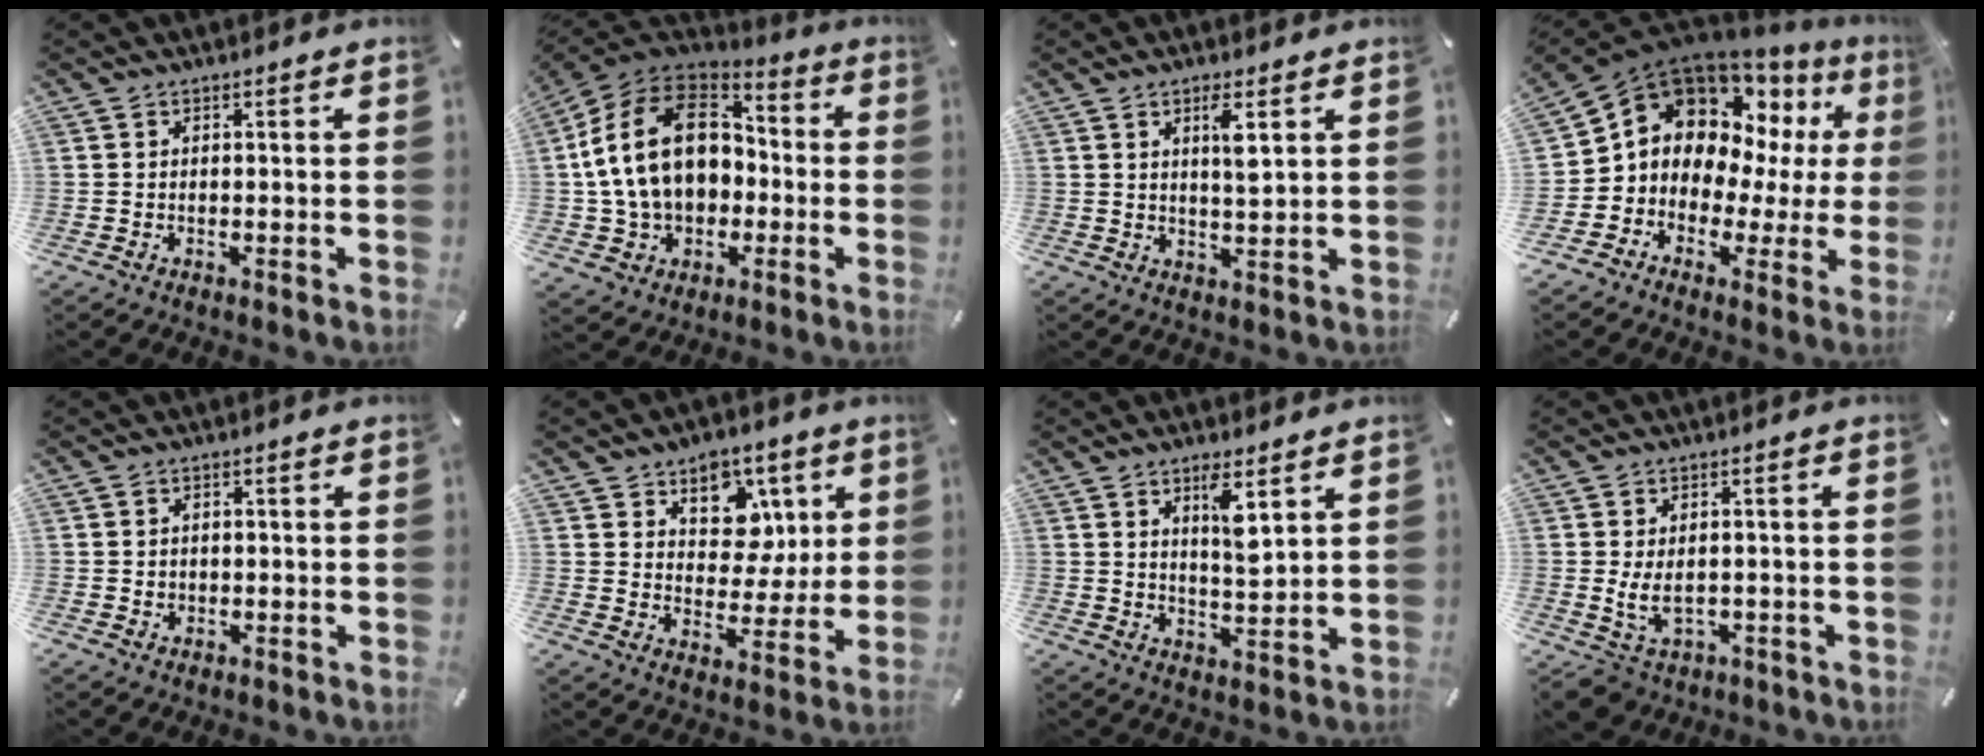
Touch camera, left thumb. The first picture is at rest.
{"total": 20.1, "force": [1.0, 15.4, 12.8], "torque": [-0.273, 0.018, 0.019]}
{"total": 4.9, "force": [2.3, 0.9, 4.3], "torque": [-0.076, -0.005, 0.033]}
{"total": 12.7, "force": [5.5, 10.2, 5.2], "torque": [-0.105, -0.051, 0.101]}
{"total": 1.3, "force": [0.0, 1.2, 0.4], "torque": [-0.009, 0.006, -0.003]}
{"total": 11.6, "force": [4.3, 9.7, 4.8], "torque": [-0.061, -0.026, 0.080]}
{"total": 6.6, "force": [4.1, 1.6, 5.0], "torque": [-0.087, -0.024, 0.065]}
{"total": 5.9, "force": [-0.7, 4.3, 3.9], "torque": [-0.081, 0.000, -0.014]}